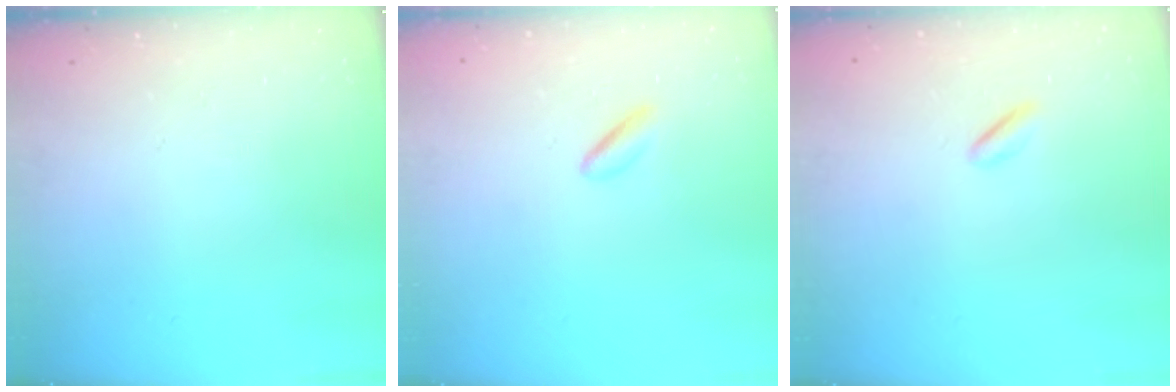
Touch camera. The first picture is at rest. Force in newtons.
{"total": 1.5, "press": 1.3, "slide": 0.7}
{"total": 1.1, "press": 0.8, "slide": 0.7}